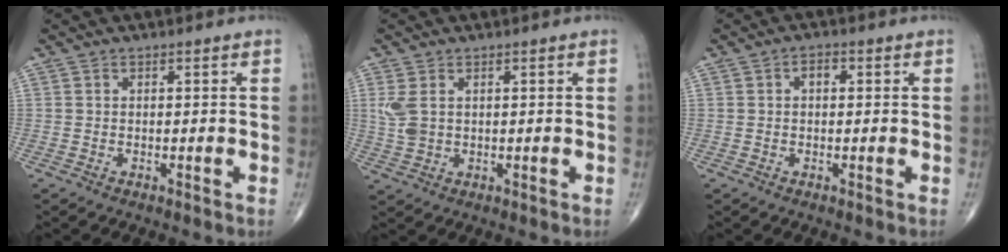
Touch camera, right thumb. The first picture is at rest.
{"total": 4.0, "force": [1.1, 2.6, 2.9], "torque": [-0.074, -0.001, 0.028]}
{"total": 1.9, "force": [0.3, 1.2, 1.4], "torque": [-0.018, 0.008, 0.002]}